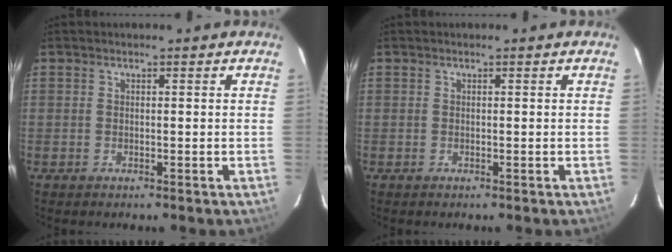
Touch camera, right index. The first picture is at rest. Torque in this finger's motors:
{"motor_torque": [-0.05, 0.00, 0.00, 0.00]}